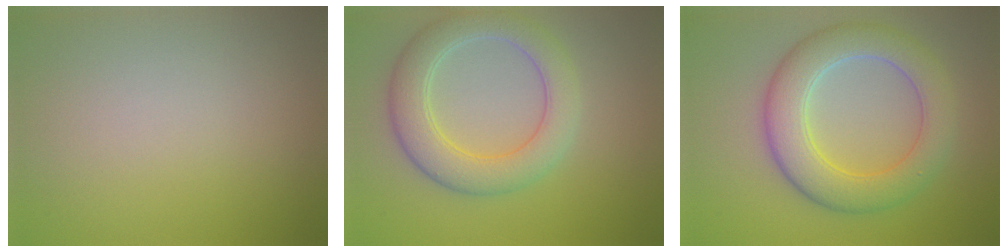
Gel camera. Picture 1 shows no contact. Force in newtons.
{"total": 5.4, "press": 5.4, "slide": 0.4}
{"total": 6.5, "press": 6.5, "slide": 0.4}